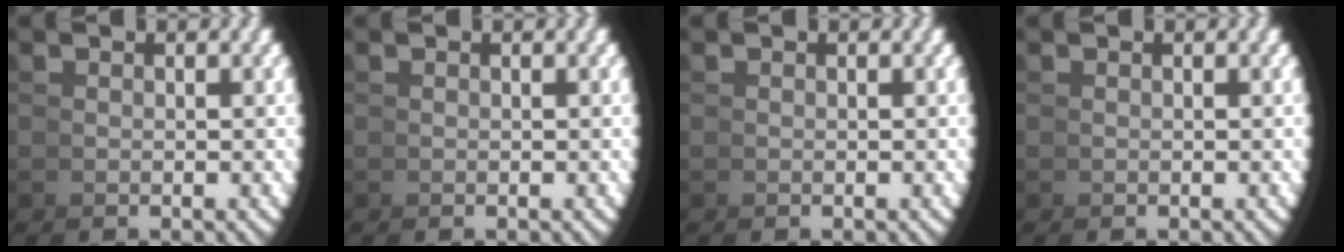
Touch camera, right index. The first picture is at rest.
{"total": 0.0}
{"total": 0.0}
{"total": 0.0}